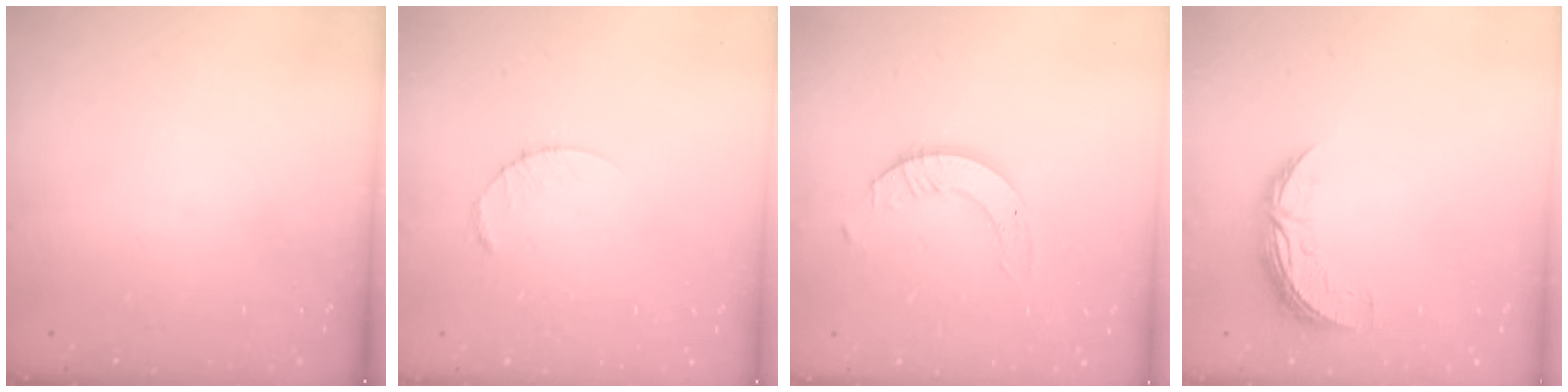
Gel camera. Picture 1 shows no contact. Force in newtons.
{"total": 2.6, "press": 2.6, "slide": 0.4}
{"total": 3.5, "press": 3.4, "slide": 0.4}
{"total": 9.2, "press": 9.2, "slide": 0.1}